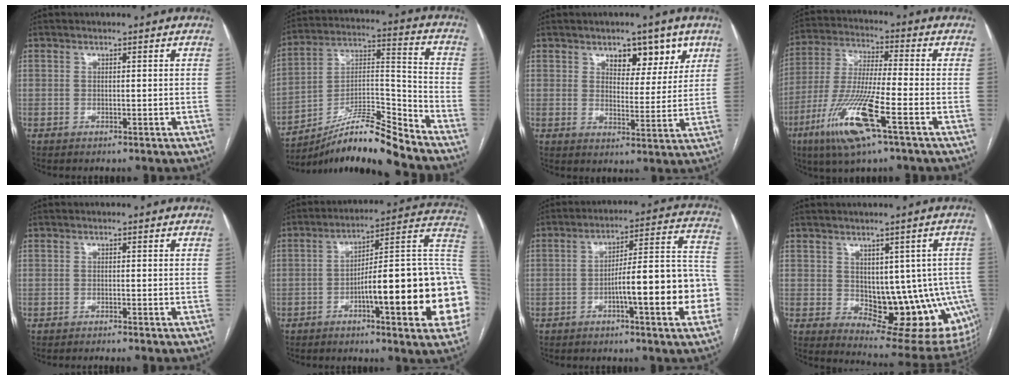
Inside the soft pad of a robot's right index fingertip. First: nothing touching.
{"total": 13.6, "force": [-12.1, -0.7, 6.3], "torque": [-0.111, 0.032, -0.209]}
{"total": 7.1, "force": [4.2, 3.7, 4.3], "torque": [-0.046, 0.003, 0.063]}
{"total": 14.4, "force": [-6.7, 0.9, 12.7], "torque": [-0.267, -0.024, -0.126]}
{"total": 1.0, "force": [-0.8, -0.3, 0.5], "torque": [-0.006, 0.003, -0.015]}
{"total": 23.3, "force": [-5.1, 3.0, 22.5], "torque": [-0.235, 0.023, -0.068]}
{"total": 15.7, "force": [-4.6, 2.0, 14.9], "torque": [-0.183, 0.029, -0.061]}
{"total": 15.0, "force": [-2.2, 7.9, 12.6], "torque": [-0.115, 0.007, -0.008]}